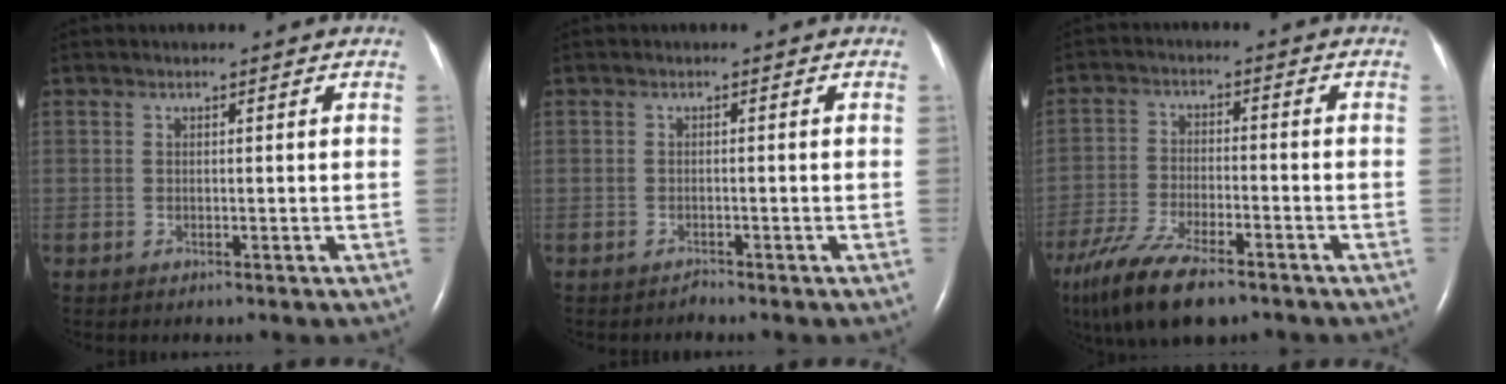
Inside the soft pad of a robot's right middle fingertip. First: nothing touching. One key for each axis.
{"total": 0.6, "fx": -0.6, "fy": 0.0, "fz": -0.1, "tx": -0.001, "ty": -0.003, "tz": -0.011}
{"total": 13.3, "fx": -9.6, "fy": 3.6, "fz": 8.5, "tx": -0.171, "ty": -0.030, "tz": -0.167}